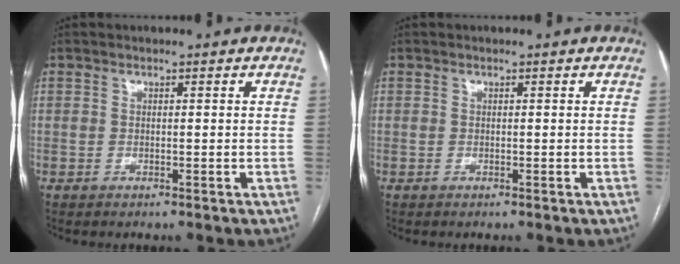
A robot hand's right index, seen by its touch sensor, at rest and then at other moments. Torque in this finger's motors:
{"motor_torque": [0.00, 0.00, 0.00, 0.00]}